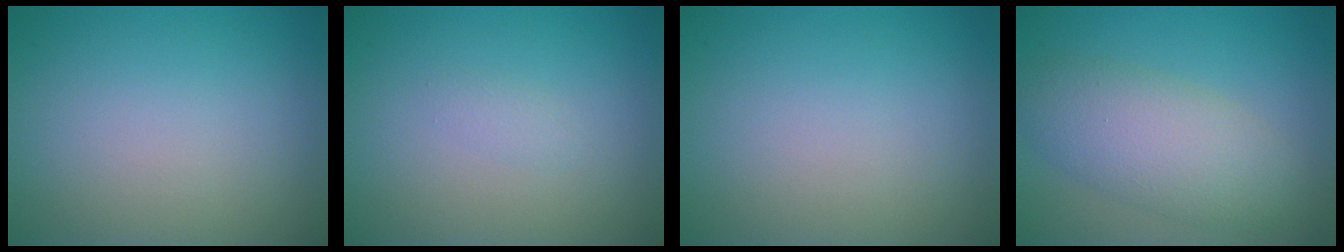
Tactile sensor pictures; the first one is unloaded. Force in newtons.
{"total": 0.8, "press": 0.8, "slide": 0.1}
{"total": 0.0}
{"total": 5.6, "press": 5.6, "slide": 0.2}